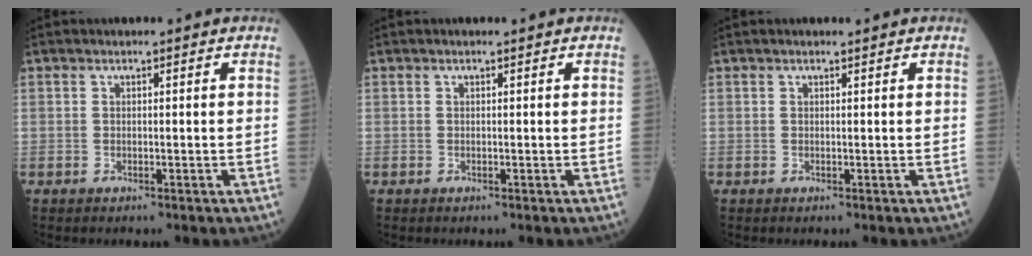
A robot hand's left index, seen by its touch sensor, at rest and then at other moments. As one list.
[{"total": 0.0}, {"total": 0.0}]